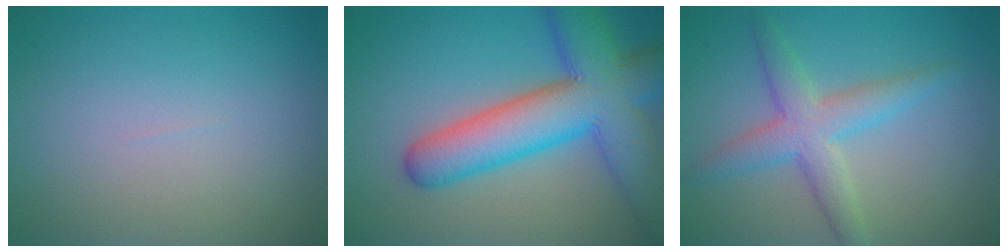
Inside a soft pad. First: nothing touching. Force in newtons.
{"total": 10.8, "press": 10.8, "slide": 0.5}
{"total": 4.3, "press": 4.3, "slide": 0.1}